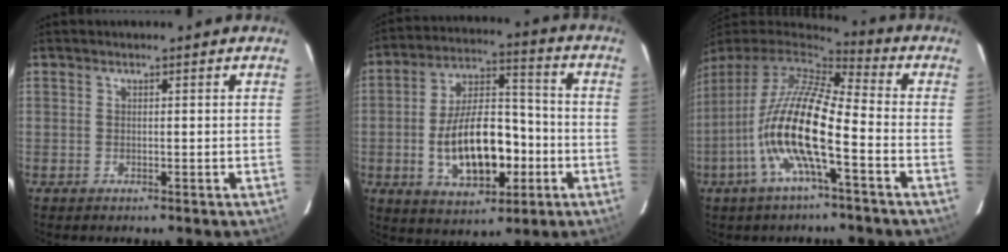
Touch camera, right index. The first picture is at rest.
{"total": 16.3, "force": [-4.1, 8.3, 13.4], "torque": [-0.256, 0.012, -0.053]}
{"total": 16.3, "force": [-5.7, 3.3, 14.9], "torque": [-0.282, -0.018, -0.116]}